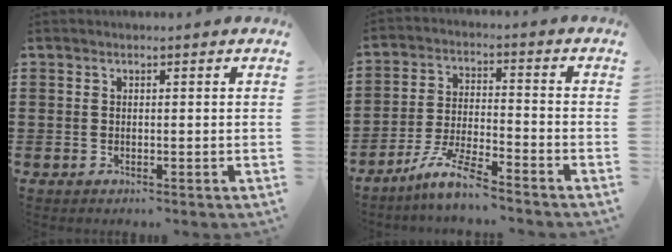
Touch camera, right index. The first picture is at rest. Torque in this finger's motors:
{"motor_torque": [1.33, 0.81, 0.26, 0.11]}